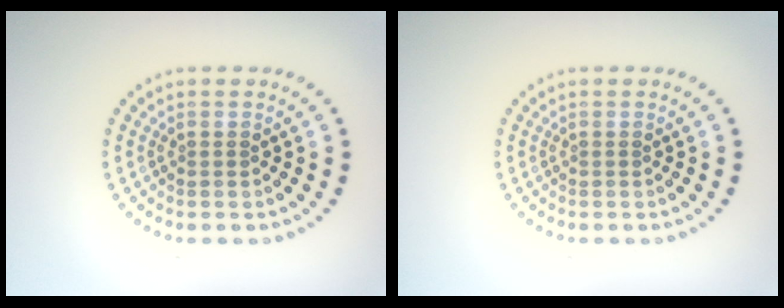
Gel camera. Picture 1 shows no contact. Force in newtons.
{"total": 0.0}